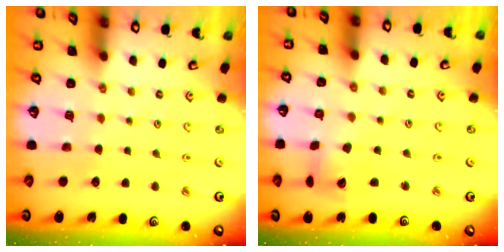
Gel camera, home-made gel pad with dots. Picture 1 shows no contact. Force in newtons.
{"total": 5.7, "press": 5.7, "slide": 0.6}